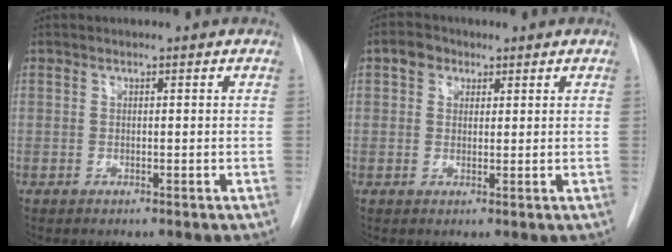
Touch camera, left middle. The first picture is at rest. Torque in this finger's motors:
{"motor_torque": [0.12, -0.12, -0.04, 0.02]}